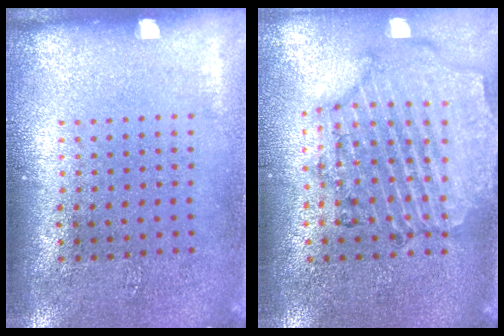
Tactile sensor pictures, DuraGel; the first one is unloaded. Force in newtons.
{"total": 1.5, "press": 1.5, "slide": 0.3}